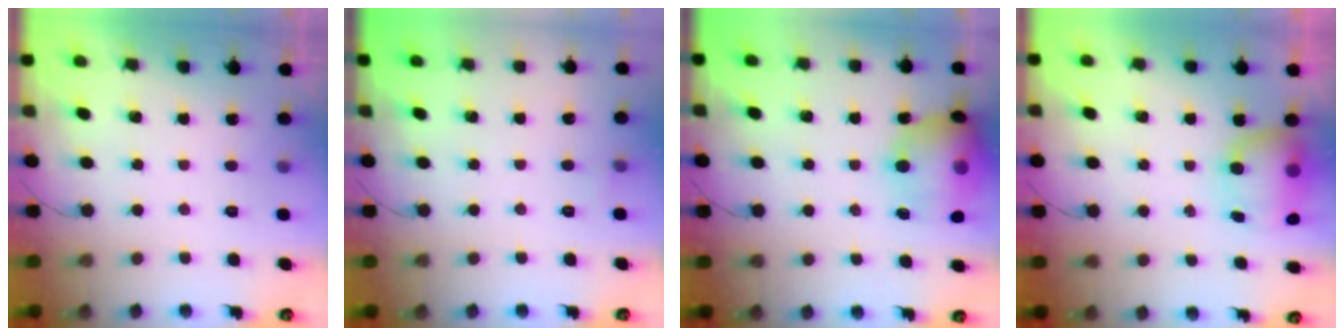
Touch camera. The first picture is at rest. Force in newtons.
{"total": 3.6, "press": 3.5, "slide": 0.9}
{"total": 15.2, "press": 15.0, "slide": 2.7}
{"total": 10.7, "press": 8.7, "slide": 6.3}